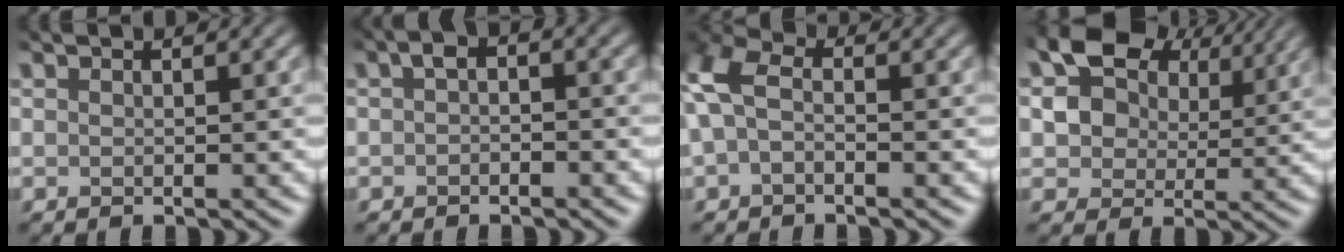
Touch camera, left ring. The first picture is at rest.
{"total": 2.1, "force": [-0.5, 1.3, 1.6], "torque": [-0.031, 0.007, -0.008]}
{"total": 5.0, "force": [0.0, 3.5, 3.6], "torque": [-0.105, 0.008, -0.003]}
{"total": 9.3, "force": [3.7, 6.6, 5.4], "torque": [-0.098, 0.004, 0.067]}